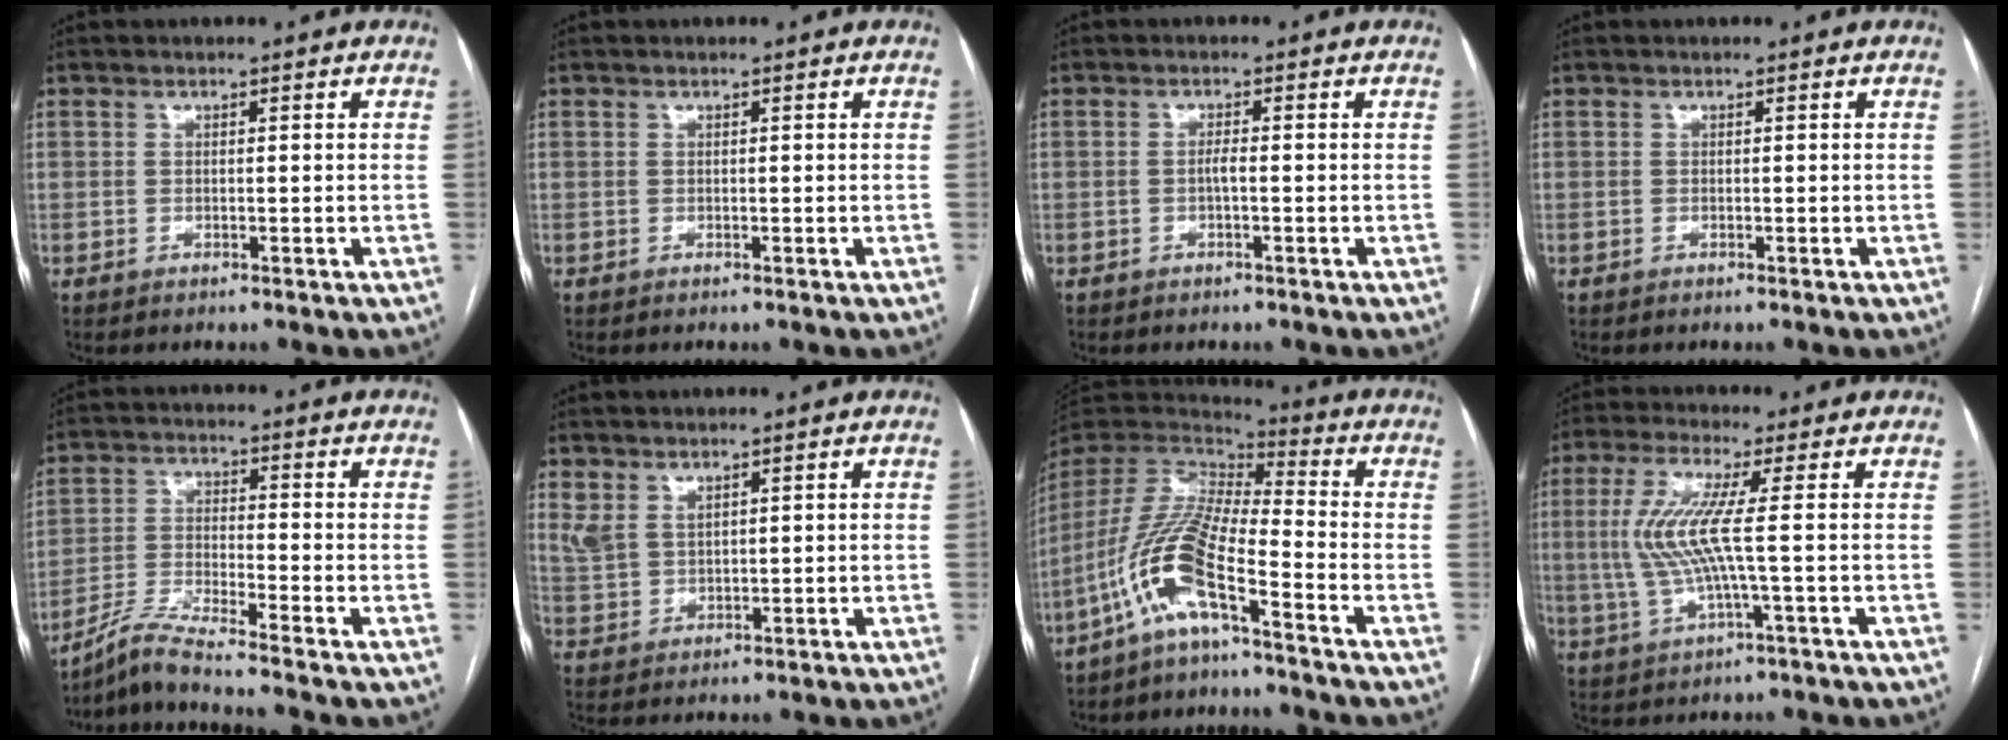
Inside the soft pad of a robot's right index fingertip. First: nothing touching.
{"total": 0.0}
{"total": 1.3, "force": [-0.3, 0.1, 1.2], "torque": [-0.022, 0.002, -0.006]}
{"total": 0.0}
{"total": 6.8, "force": [-6.1, -2.0, 2.3], "torque": [-0.056, -0.023, -0.120]}
{"total": 3.6, "force": [2.9, 1.8, 1.3], "torque": [-0.041, 0.009, 0.069]}
{"total": 12.5, "force": [-6.6, 1.5, 10.6], "torque": [-0.237, -0.006, -0.137]}
{"total": 8.4, "force": [0.4, 0.1, 8.4], "torque": [-0.194, 0.003, 0.005]}